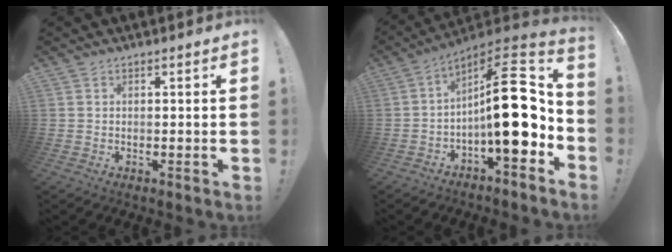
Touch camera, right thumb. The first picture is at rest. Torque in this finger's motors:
{"motor_torque": [2.49, 2.52, 1.43, -1.34, 0.14]}